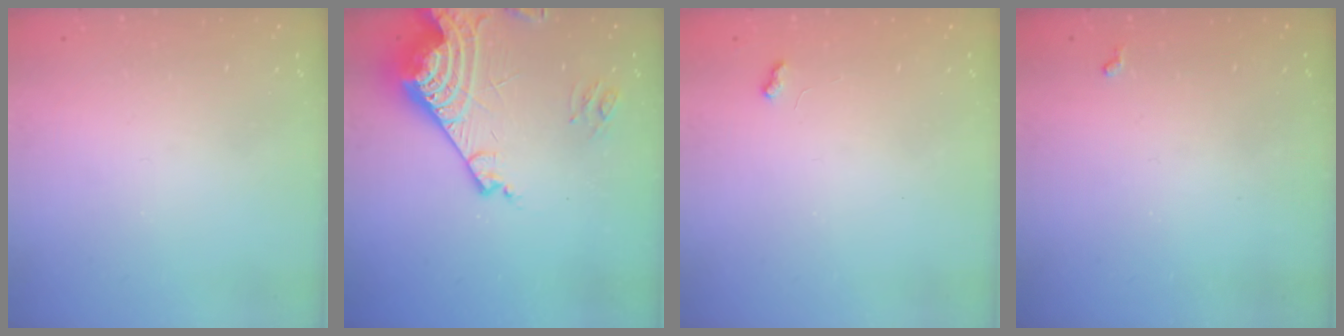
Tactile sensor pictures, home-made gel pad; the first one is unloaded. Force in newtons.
{"total": 21.1, "press": 20.9, "slide": 2.6}
{"total": 3.5, "press": 3.4, "slide": 0.4}
{"total": 2.8, "press": 2.8, "slide": 0.5}